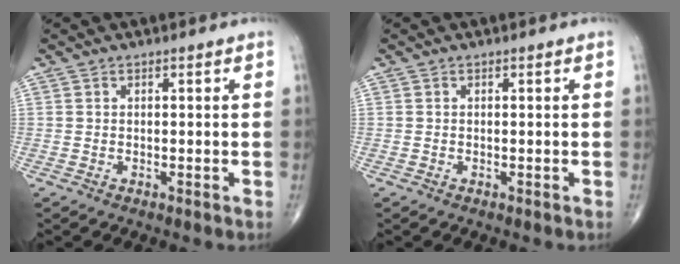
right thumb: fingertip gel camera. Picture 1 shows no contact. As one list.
[{"total": 0.0}]